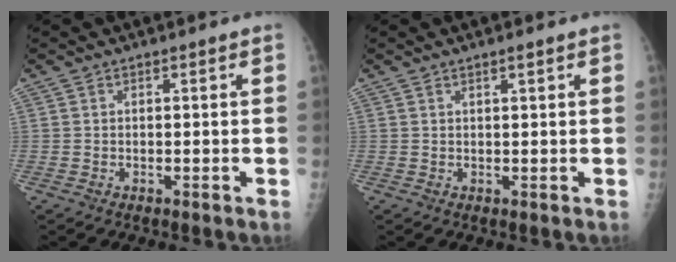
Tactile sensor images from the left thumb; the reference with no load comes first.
{"total": 1.1, "force": [0.7, 0.1, 0.8], "torque": [-0.010, -0.003, 0.012]}